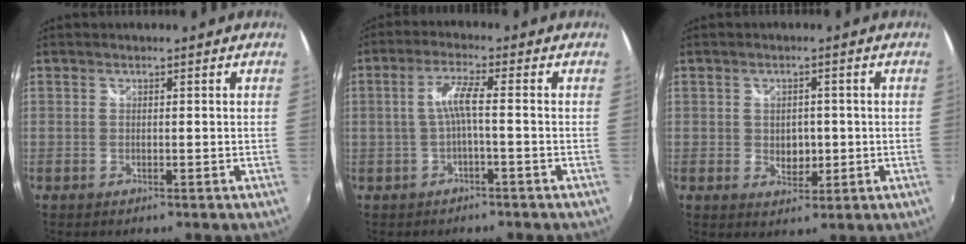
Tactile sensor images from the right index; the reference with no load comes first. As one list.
[{"total": 4.2, "force": [-1.1, -0.1, 4.0], "torque": [-0.087, 0.004, -0.018]}, {"total": 4.4, "force": [-0.3, 3.2, 2.9], "torque": [-0.045, -0.003, -0.002]}]